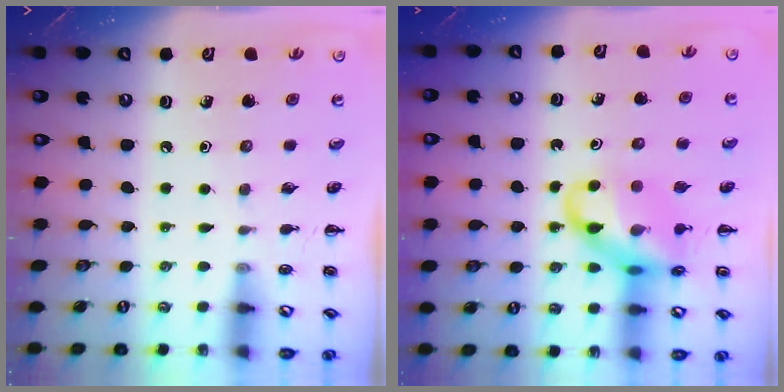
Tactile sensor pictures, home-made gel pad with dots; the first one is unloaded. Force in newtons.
{"total": 15.8, "press": 15.5, "slide": 3.0}